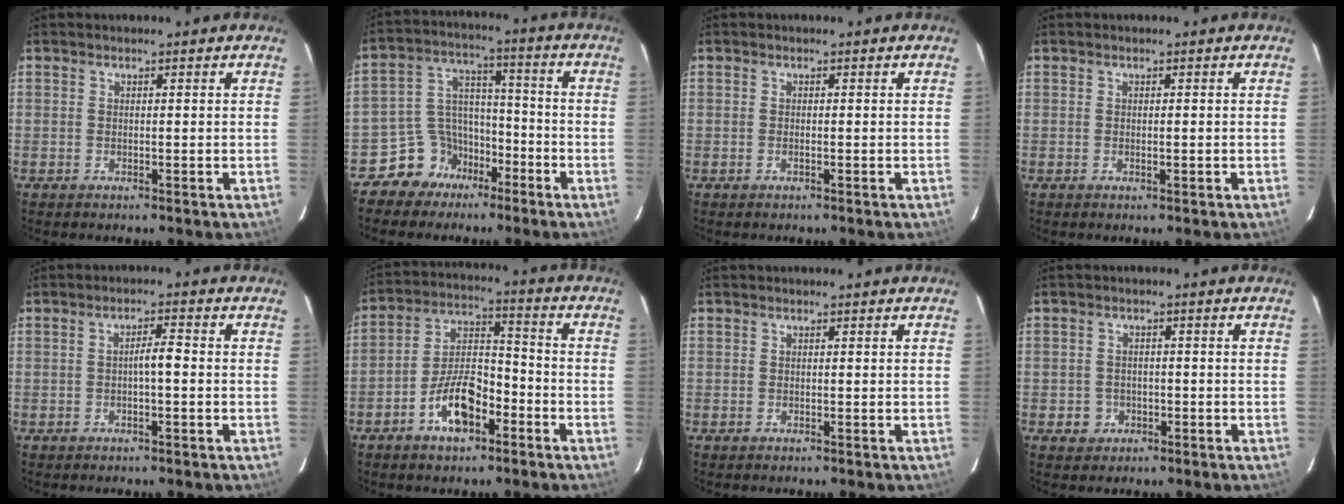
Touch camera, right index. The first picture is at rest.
{"total": 9.1, "force": [-5.8, 6.8, 1.8], "torque": [-0.041, 0.037, -0.095]}
{"total": 0.6, "force": [-0.3, 0.3, 0.5], "torque": [-0.014, 0.000, -0.005]}
{"total": 0.9, "force": [-0.2, 0.3, 0.8], "torque": [-0.018, -0.001, -0.002]}
{"total": 3.1, "force": [-0.4, 0.7, 3.0], "torque": [-0.050, 0.010, -0.005]}
{"total": 10.5, "force": [-5.3, 4.5, 7.8], "torque": [-0.160, 0.019, -0.094]}
{"total": 0.0}
{"total": 3.2, "force": [-1.1, 2.8, 0.8], "torque": [-0.011, 0.008, -0.013]}